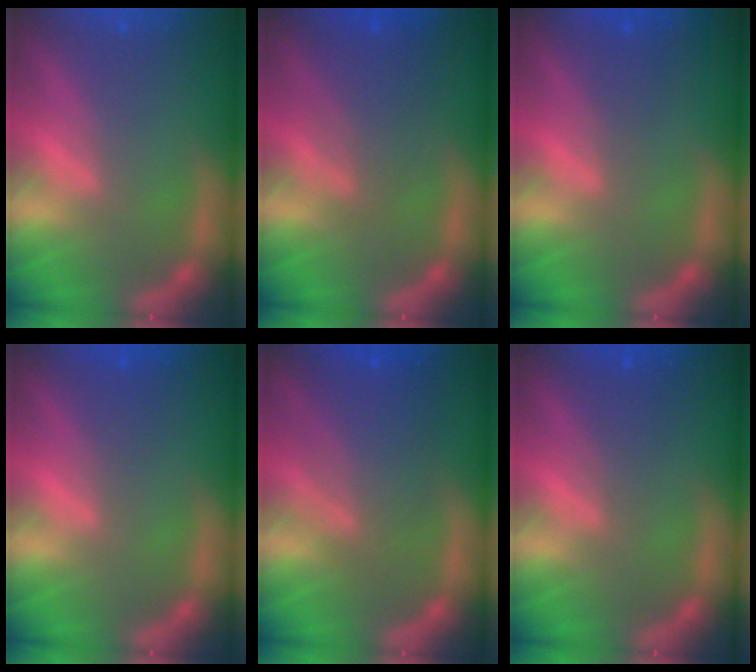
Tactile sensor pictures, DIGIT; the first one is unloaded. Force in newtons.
{"total": 4.0}
{"total": 1.5}
{"total": 1.5}
{"total": 6.0}
{"total": 2.0}